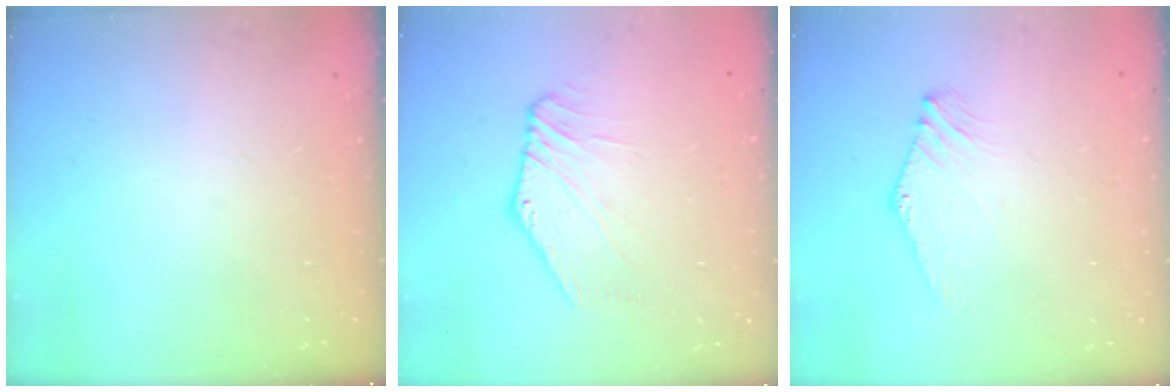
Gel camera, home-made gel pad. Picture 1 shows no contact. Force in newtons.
{"total": 1.6, "press": 1.6, "slide": 0.2}
{"total": 0.6, "press": 0.5, "slide": 0.3}